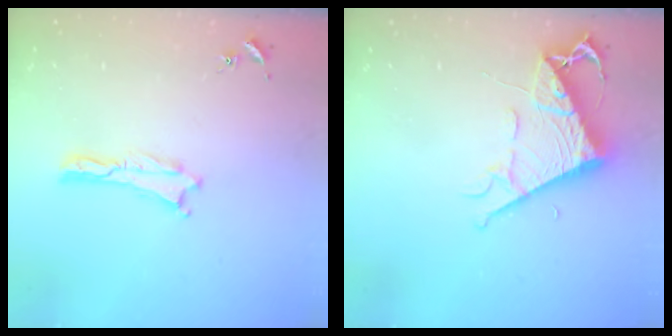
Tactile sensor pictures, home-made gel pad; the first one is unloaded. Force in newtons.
{"total": 9.6, "press": 9.6, "slide": 0.9}